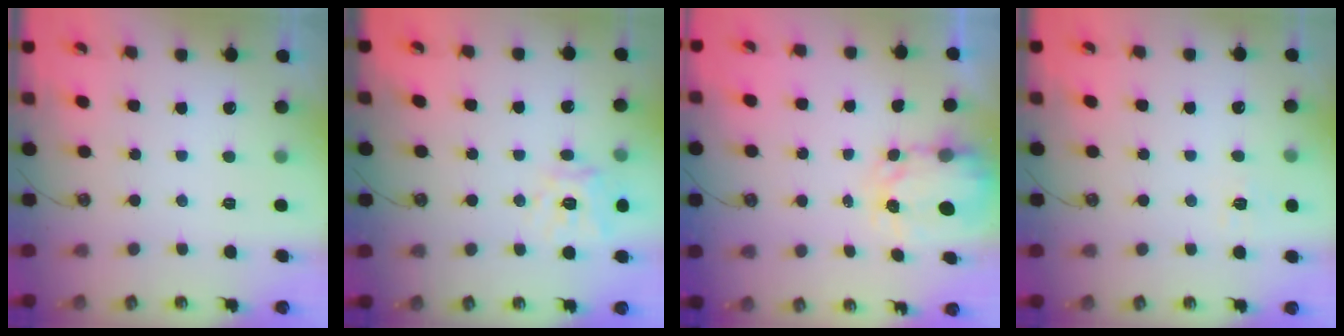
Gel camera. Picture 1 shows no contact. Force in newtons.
{"total": 13.4, "press": 13.3, "slide": 1.7}
{"total": 3.7, "press": 3.7, "slide": 0.3}
{"total": 6.3, "press": 6.3, "slide": 0.5}